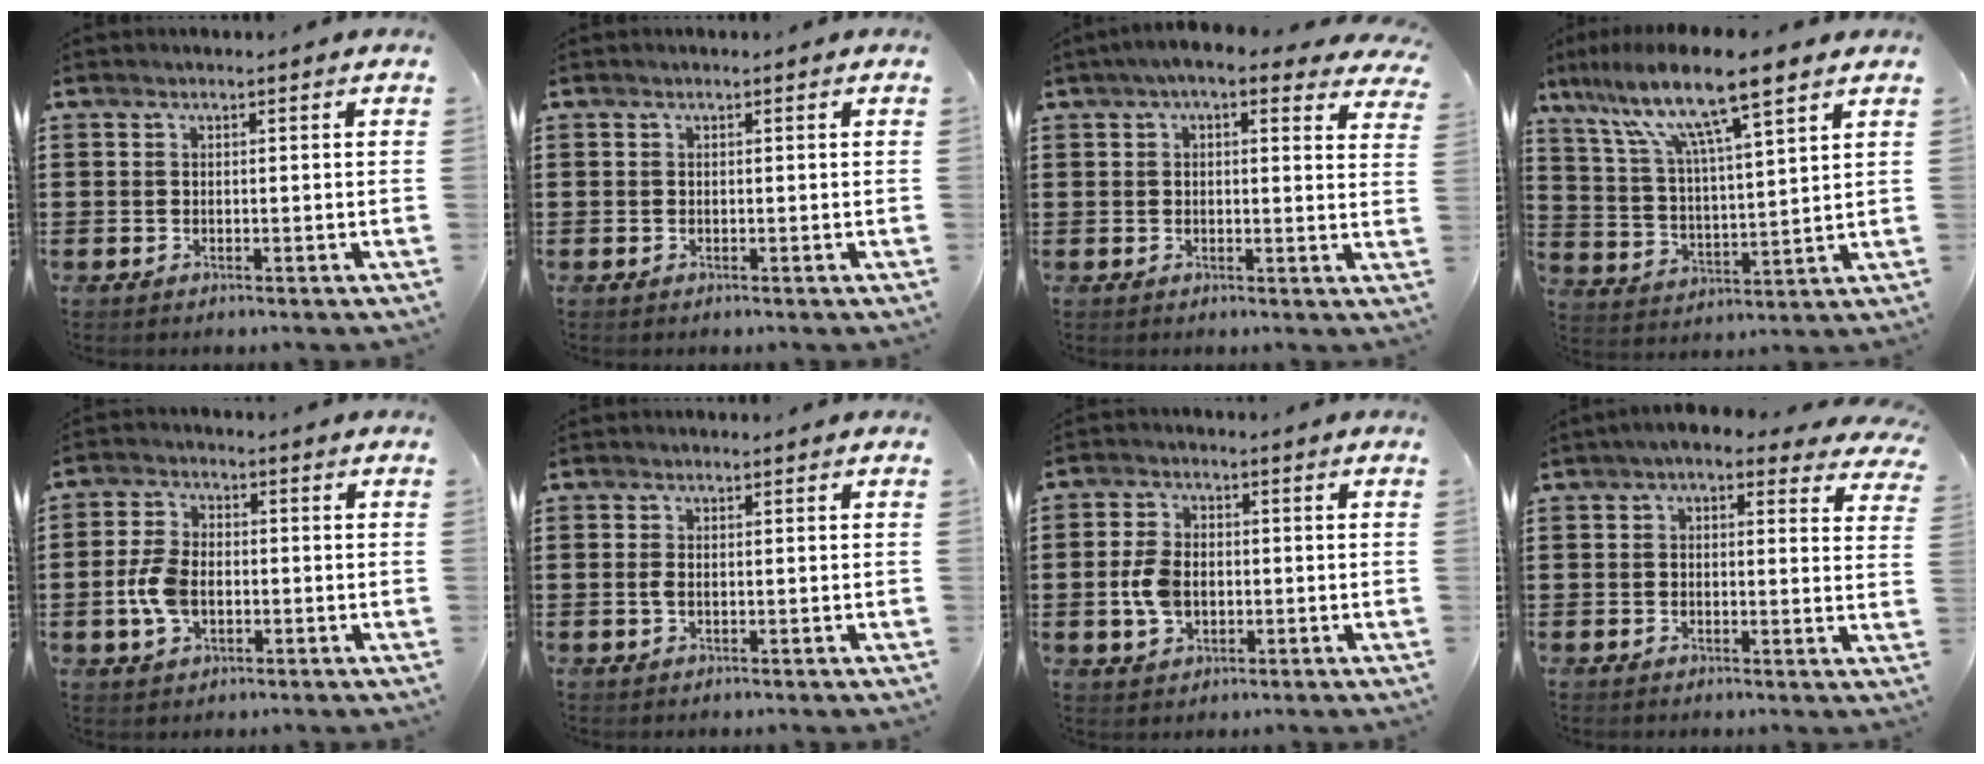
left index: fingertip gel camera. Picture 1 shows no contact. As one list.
[{"total": 0.0}, {"total": 4.9, "force": [3.6, 1.0, 3.1], "torque": [-0.071, -0.001, 0.065]}, {"total": 11.5, "force": [8.4, 0.9, 7.9], "torque": [-0.179, -0.035, 0.137]}, {"total": 6.5, "force": [-1.1, 4.1, 4.9], "torque": [-0.122, 0.001, -0.028]}, {"total": 1.1, "force": [-0.1, 0.5, 0.9], "torque": [-0.020, 0.002, -0.003]}, {"total": 5.6, "force": [-0.6, 3.8, 4.1], "torque": [-0.107, 0.002, -0.019]}, {"total": 4.0, "force": [3.0, 1.3, 2.4], "torque": [-0.055, -0.002, 0.053]}]